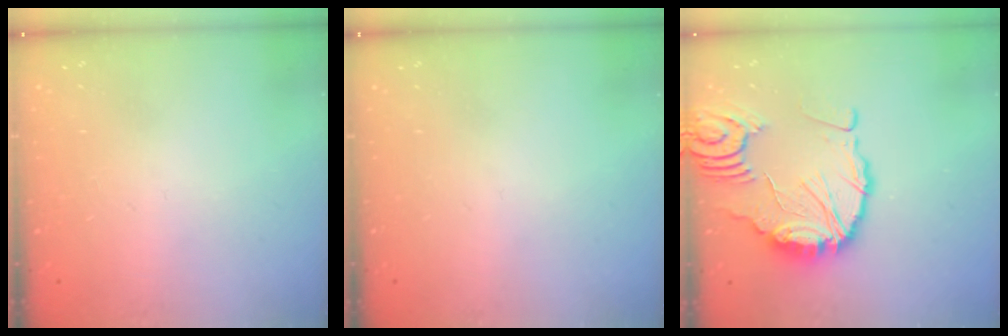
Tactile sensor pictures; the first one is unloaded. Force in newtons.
{"total": 0.0}
{"total": 13.0, "press": 12.9, "slide": 1.3}